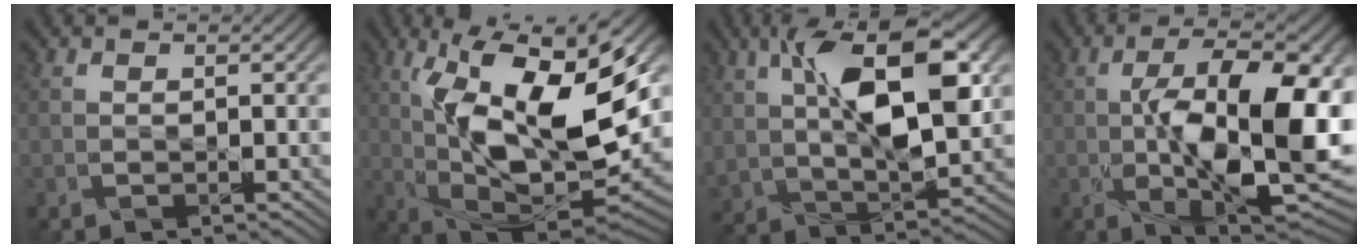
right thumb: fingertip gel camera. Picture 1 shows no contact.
{"total": 14.9, "force": [3.4, 6.3, 13.1], "torque": [-0.242, -0.008, 0.068]}
{"total": 11.9, "force": [3.6, 5.6, 9.8], "torque": [-0.181, 0.000, 0.072]}
{"total": 15.5, "force": [-0.9, 7.0, 13.8], "torque": [-0.216, -0.010, -0.005]}